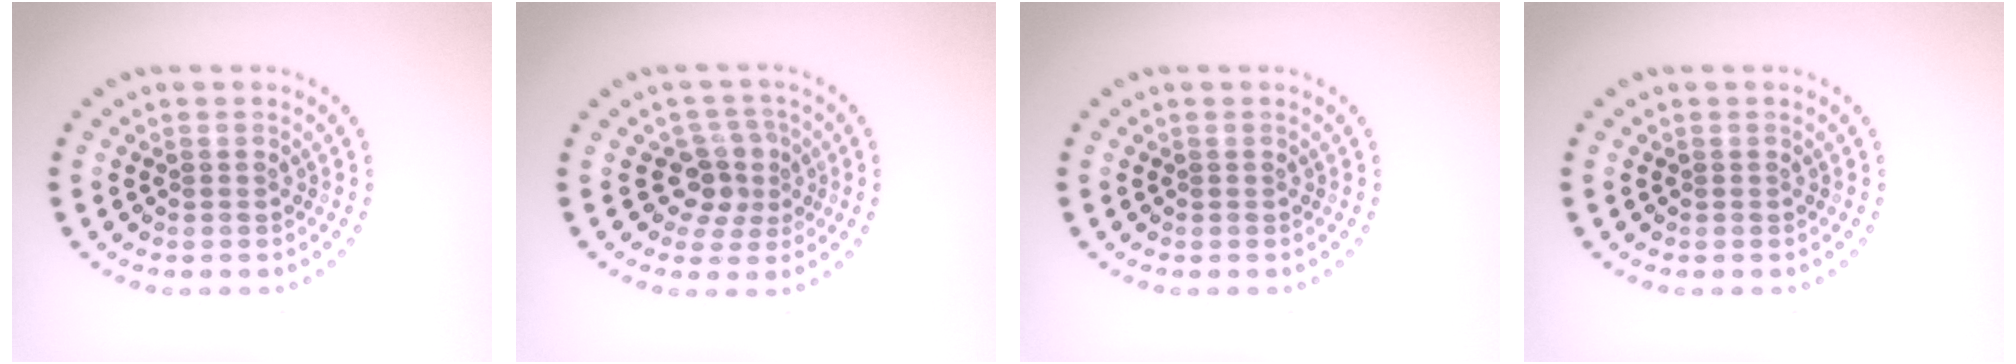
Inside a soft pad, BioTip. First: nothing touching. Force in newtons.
{"total": 3.0, "press": 2.5, "slide": 1.6}
{"total": 0.0}
{"total": 0.0}